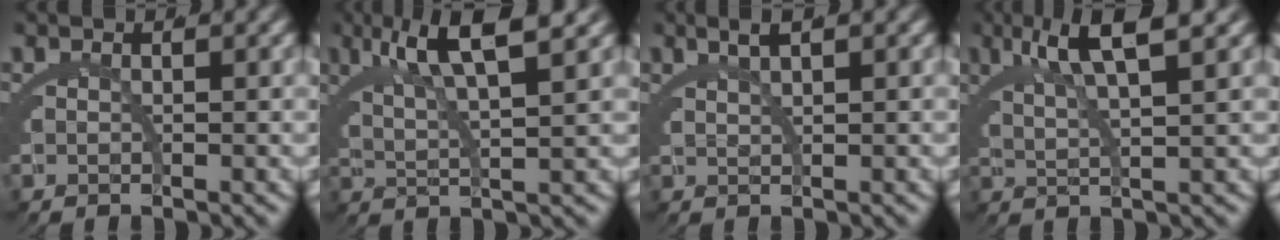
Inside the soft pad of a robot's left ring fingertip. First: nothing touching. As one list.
[{"total": 6.6, "force": [3.9, 1.1, 5.3], "torque": [-0.094, 0.004, 0.067]}, {"total": 2.7, "force": [2.2, 0.0, 1.6], "torque": [-0.020, 0.007, 0.042]}, {"total": 6.0, "force": [3.7, 0.5, 4.7], "torque": [-0.082, 0.007, 0.066]}]